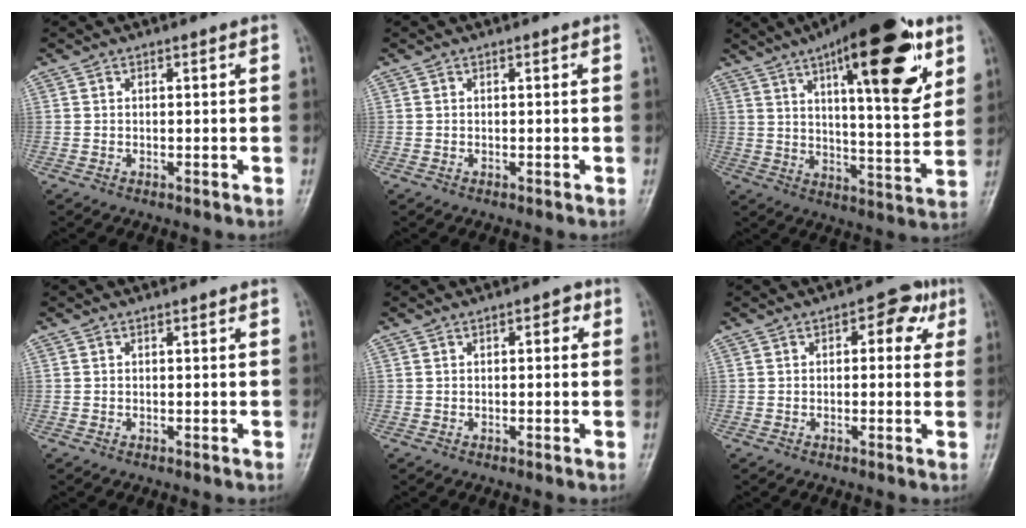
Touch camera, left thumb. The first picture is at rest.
{"total": 0.0}
{"total": 23.6, "force": [11.3, 7.3, 19.4], "torque": [-0.260, -0.030, 0.167]}
{"total": 0.0}
{"total": 2.3, "force": [0.7, 1.3, 1.8], "torque": [-0.008, 0.005, -0.001]}
{"total": 5.6, "force": [1.7, 3.4, 4.1], "torque": [-0.015, 0.006, 0.009]}